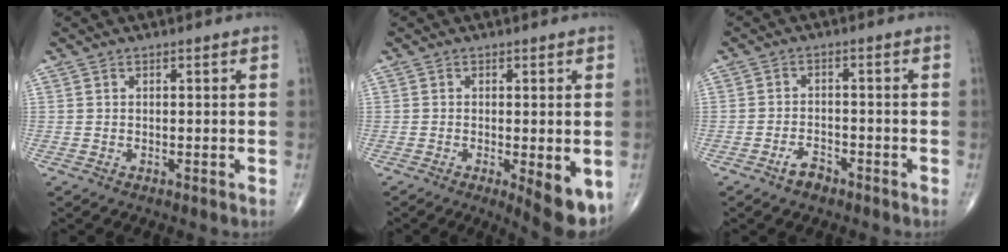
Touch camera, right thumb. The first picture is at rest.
{"total": 7.7, "force": [-2.3, 2.3, 6.9], "torque": [-0.089, -0.018, -0.030]}
{"total": 3.2, "force": [-2.3, 1.6, 1.6], "torque": [-0.026, 0.013, -0.039]}